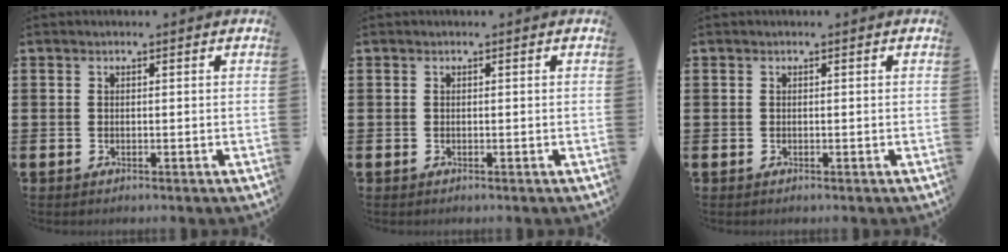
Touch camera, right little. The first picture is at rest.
{"total": 0.0}
{"total": 0.0}